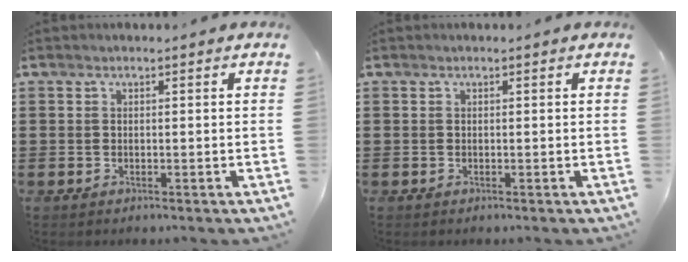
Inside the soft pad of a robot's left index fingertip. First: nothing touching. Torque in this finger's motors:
{"motor_torque": [0.00, 0.00, 0.00, 0.00]}